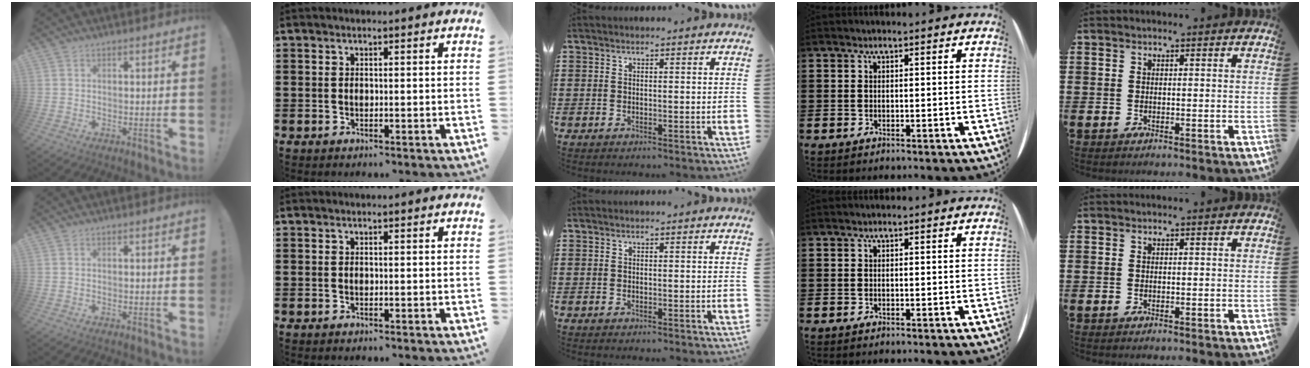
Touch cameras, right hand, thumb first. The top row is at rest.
{}